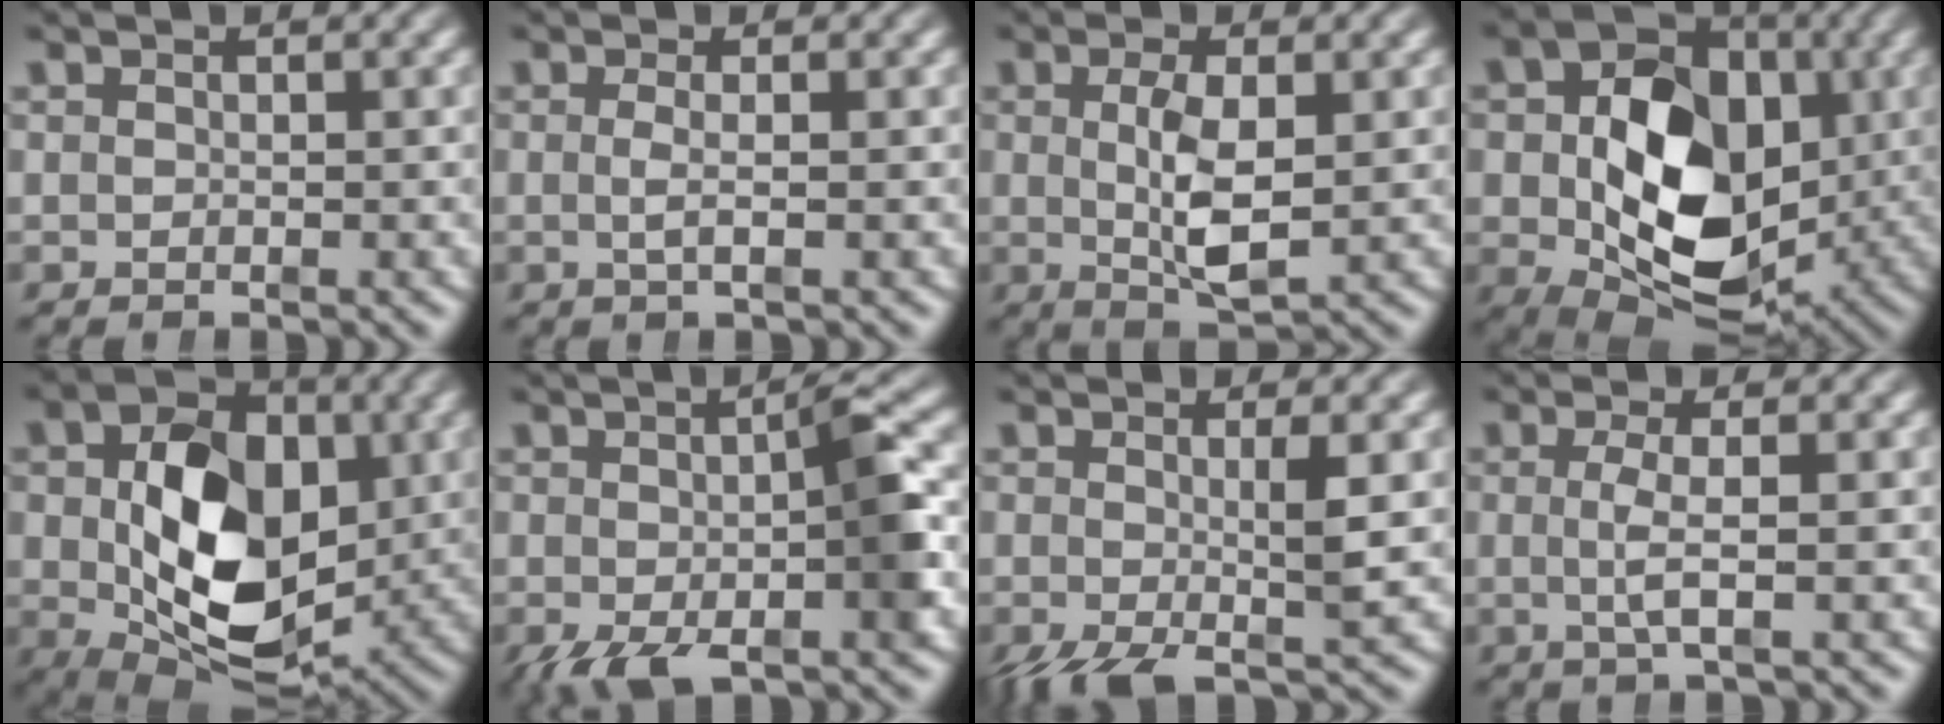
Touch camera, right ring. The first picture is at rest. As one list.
[{"total": 1.5, "force": [-0.3, -0.3, 1.4], "torque": [-0.026, 0.000, -0.004]}, {"total": 4.8, "force": [-0.3, 1.5, 4.6], "torque": [-0.074, -0.005, 0.001]}, {"total": 16.7, "force": [-1.6, 11.5, 12.0], "torque": [-0.207, -0.054, -0.001]}, {"total": 14.6, "force": [-1.1, 9.8, 10.8], "torque": [-0.191, -0.045, 0.001]}, {"total": 5.8, "force": [-2.1, 1.5, 5.1], "torque": [-0.079, -0.010, -0.023]}, {"total": 4.1, "force": [-2.3, 0.9, 3.2], "torque": [-0.062, -0.022, -0.026]}, {"total": 2.4, "force": [-0.2, -0.2, 2.4], "torque": [-0.047, 0.000, -0.001]}]